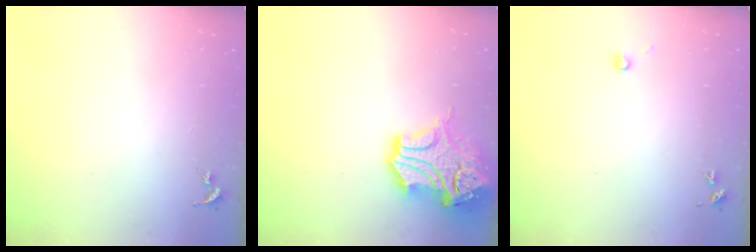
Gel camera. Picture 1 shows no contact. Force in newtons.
{"total": 17.4, "press": 17.2, "slide": 2.6}
{"total": 3.2, "press": 3.2, "slide": 0.3}